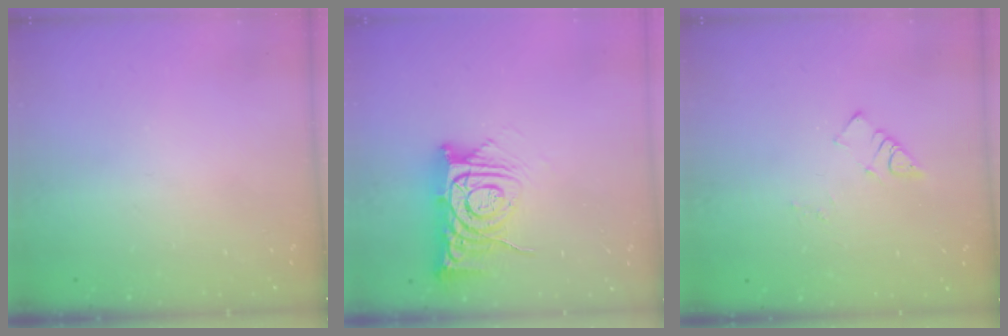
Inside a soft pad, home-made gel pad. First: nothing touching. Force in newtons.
{"total": 12.0, "press": 11.9, "slide": 1.2}
{"total": 4.1, "press": 4.0, "slide": 0.7}